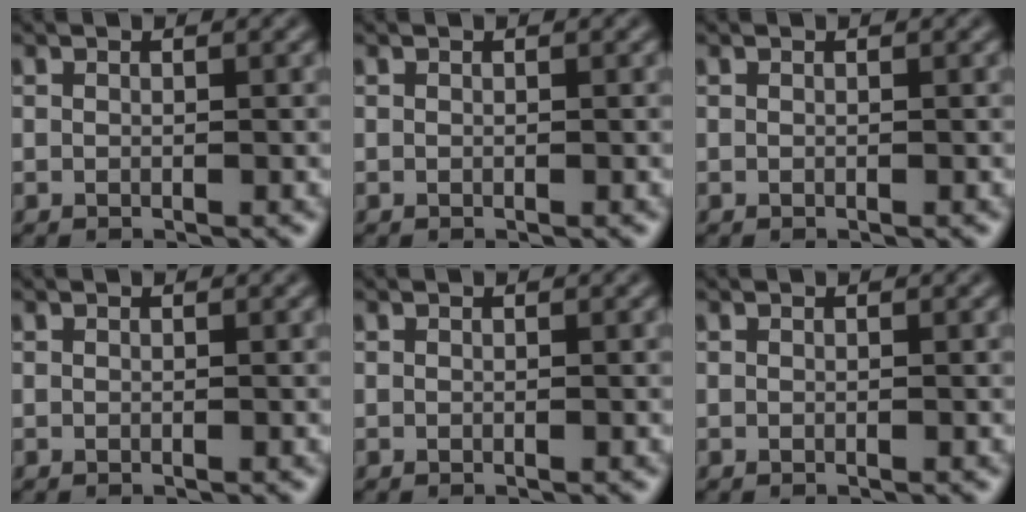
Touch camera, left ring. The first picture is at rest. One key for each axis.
{"total": 0.0}
{"total": 0.0}
{"total": 0.0}
{"total": 0.0}
{"total": 0.0}